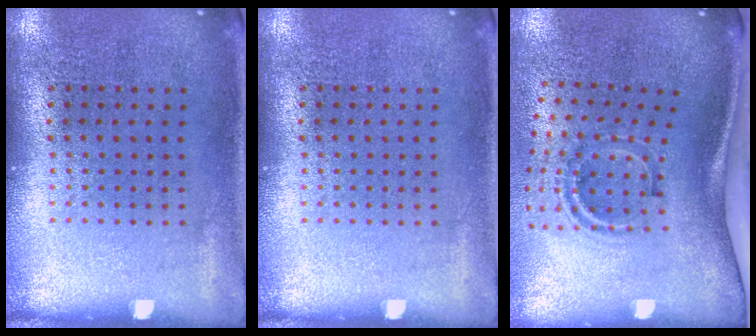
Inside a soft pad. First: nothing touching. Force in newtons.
{"total": 0.0}
{"total": 2.0, "press": 1.3, "slide": 1.6}